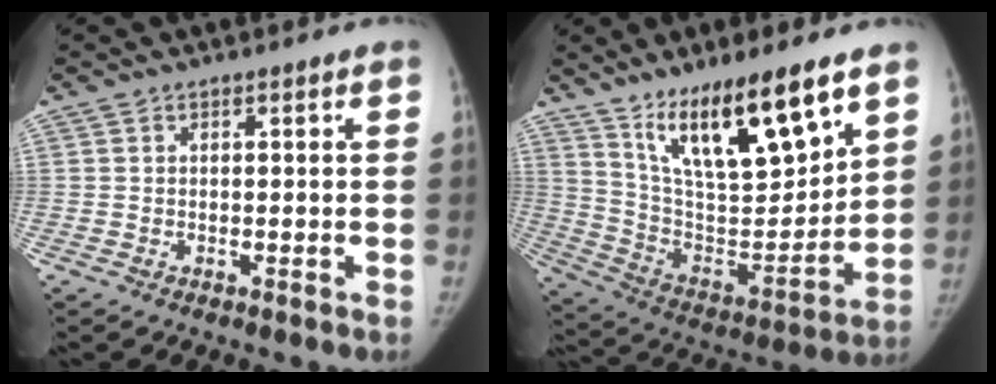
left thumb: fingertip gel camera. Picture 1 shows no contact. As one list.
[{"total": 21.8, "force": [13.5, 6.2, 15.9], "torque": [-0.235, -0.063, 0.249]}]